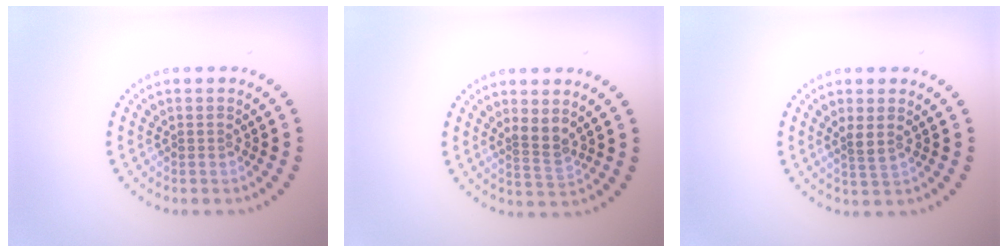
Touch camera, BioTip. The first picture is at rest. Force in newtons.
{"total": 2.1, "press": 1.7, "slide": 1.2}
{"total": 1.4, "press": 1.1, "slide": 0.9}